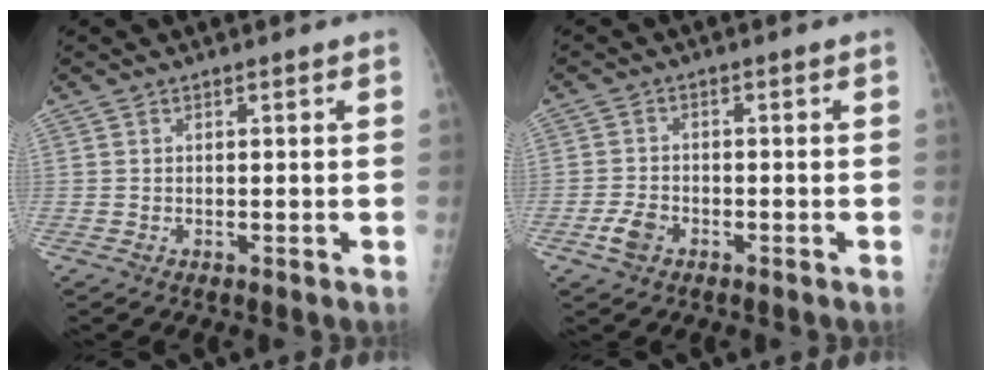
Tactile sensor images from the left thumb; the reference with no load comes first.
{"total": 3.6, "force": [-1.9, 2.3, 1.9], "torque": [-0.035, 0.010, -0.036]}